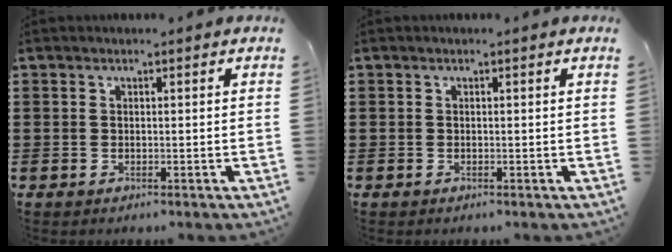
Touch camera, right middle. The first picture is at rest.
{"total": 0.0}